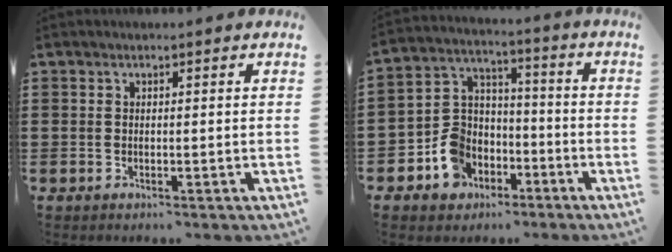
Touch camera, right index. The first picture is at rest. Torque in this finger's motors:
{"motor_torque": [1.60, -0.28, 0.57, 0.10]}